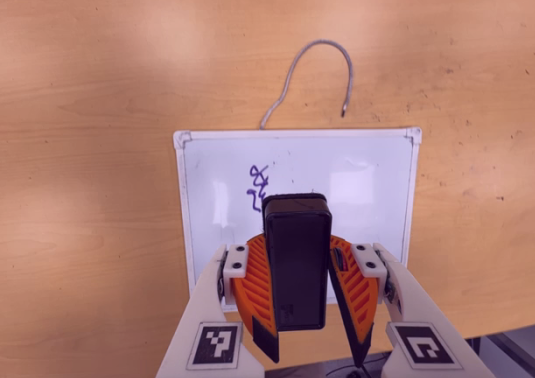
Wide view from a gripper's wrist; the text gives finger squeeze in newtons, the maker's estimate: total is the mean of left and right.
{"total": 9.8, "left": 9.9, "right": 9.7}